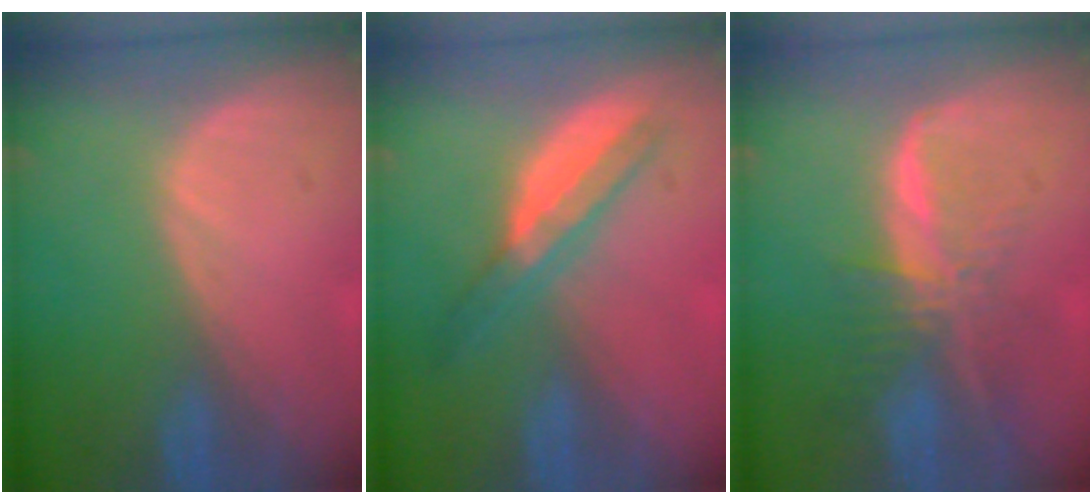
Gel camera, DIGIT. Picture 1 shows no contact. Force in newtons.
{"total": 5.4, "press": 5.0, "slide": 1.8}
{"total": 8.0, "press": 6.8, "slide": 4.4}